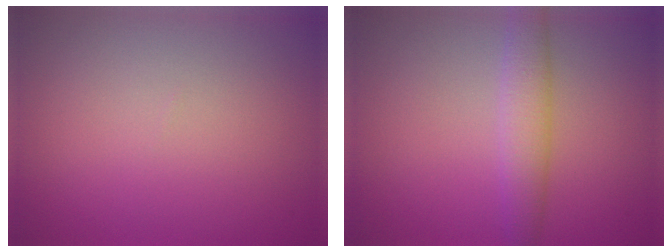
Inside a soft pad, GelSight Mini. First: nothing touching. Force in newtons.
{"total": 2.4, "press": 2.4, "slide": 0.2}